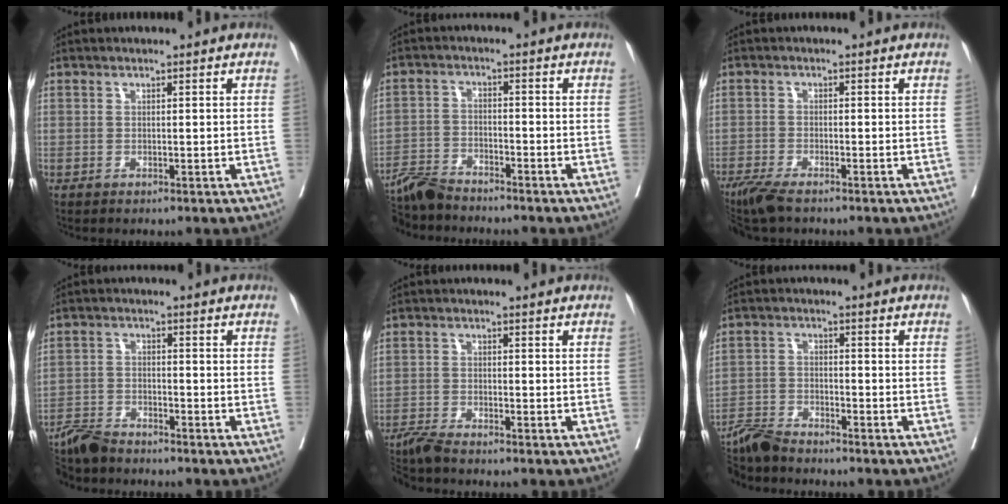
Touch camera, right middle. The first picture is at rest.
{"total": 7.3, "force": [-7.0, 0.6, 1.9], "torque": [-0.029, -0.016, -0.130]}
{"total": 5.3, "force": [-4.3, 0.7, 3.1], "torque": [-0.059, -0.014, -0.078]}
{"total": 6.4, "force": [-6.2, 0.8, 1.7], "torque": [-0.025, -0.021, -0.114]}
{"total": 4.3, "force": [-4.0, -0.5, 1.6], "torque": [-0.027, -0.016, -0.076]}
{"total": 7.2, "force": [-6.9, 0.3, 2.0], "torque": [-0.031, -0.016, -0.128]}